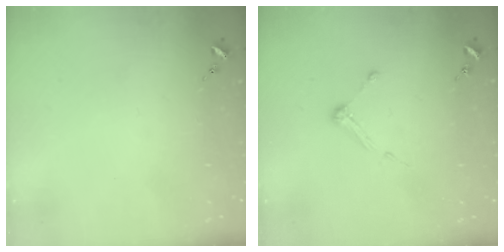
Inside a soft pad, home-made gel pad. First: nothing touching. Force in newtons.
{"total": 4.4, "press": 4.3, "slide": 0.5}